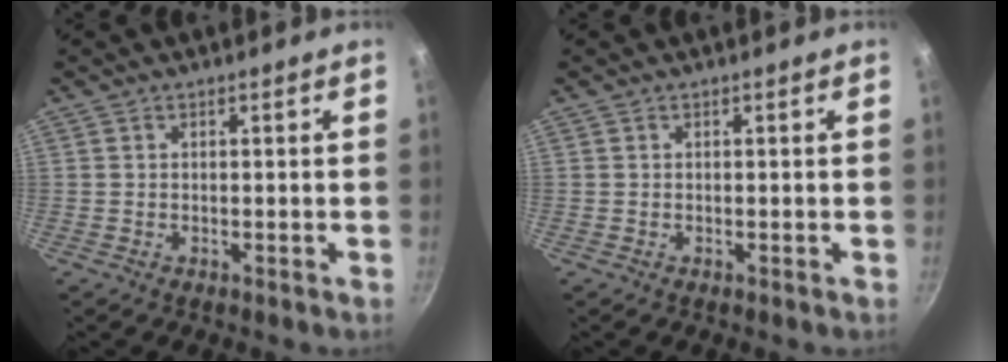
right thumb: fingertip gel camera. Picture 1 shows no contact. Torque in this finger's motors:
{"motor_torque": [0.00, 0.00, 0.01, -0.01, 0.00]}